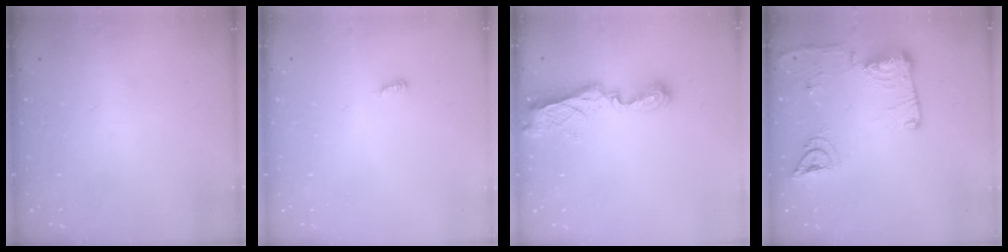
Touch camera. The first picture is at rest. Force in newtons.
{"total": 2.9, "press": 2.9, "slide": 0.3}
{"total": 8.5, "press": 8.5, "slide": 0.8}
{"total": 15.4, "press": 15.3, "slide": 1.9}